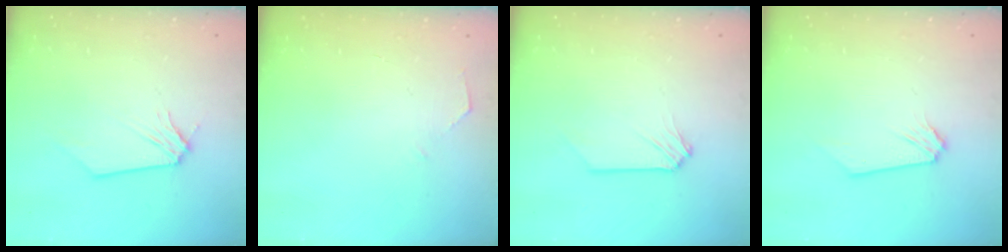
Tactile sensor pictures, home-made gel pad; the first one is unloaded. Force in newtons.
{"total": 2.2, "press": 2.2, "slide": 0.3}
{"total": 0.0}
{"total": 0.0}